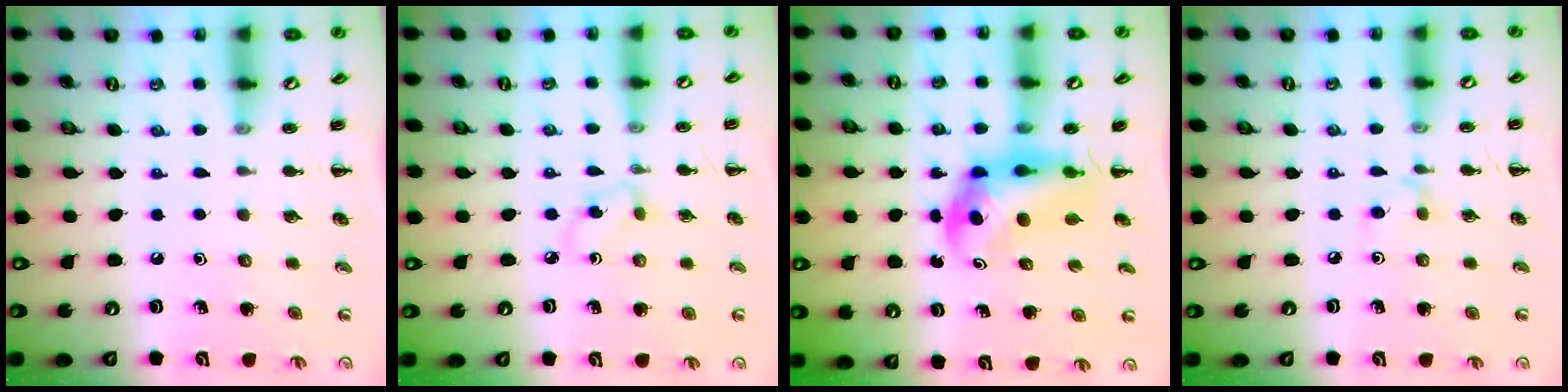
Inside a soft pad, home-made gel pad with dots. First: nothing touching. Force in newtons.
{"total": 2.7, "press": 2.5, "slide": 1.1}
{"total": 6.1, "press": 6.0, "slide": 1.3}
{"total": 4.5, "press": 4.2, "slide": 1.6}